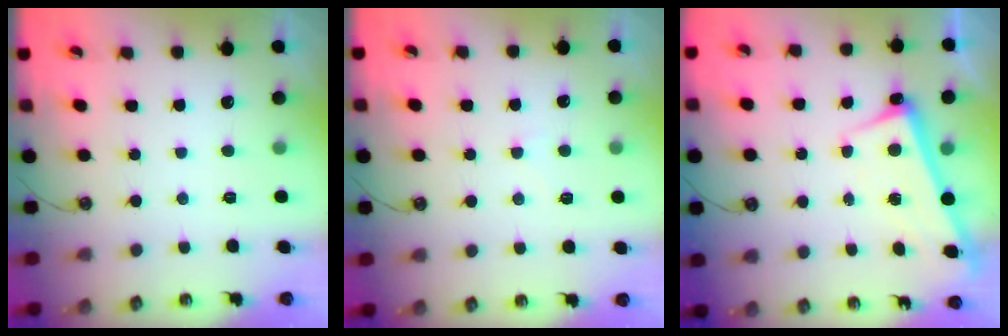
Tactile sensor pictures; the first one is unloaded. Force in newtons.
{"total": 4.5, "press": 4.5, "slide": 0.3}
{"total": 2.7, "press": 2.6, "slide": 0.5}